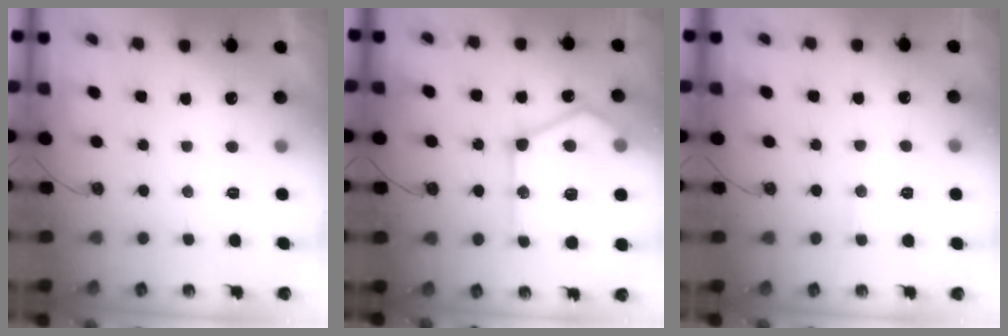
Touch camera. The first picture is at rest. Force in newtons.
{"total": 25.7, "press": 25.7, "slide": 1.9}
{"total": 6.7, "press": 6.7, "slide": 0.4}